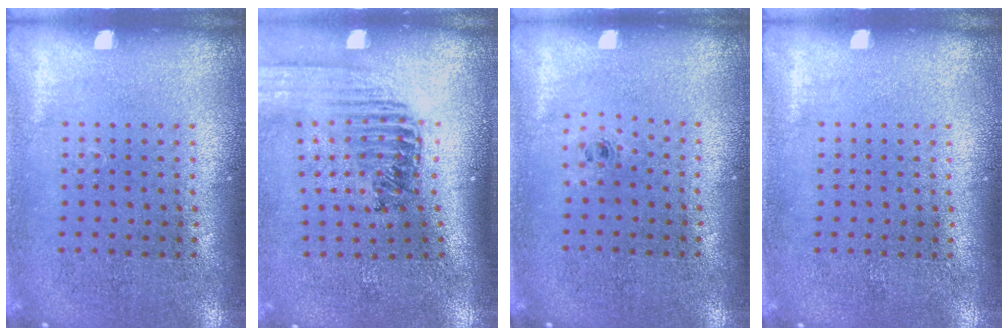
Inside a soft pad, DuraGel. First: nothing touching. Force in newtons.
{"total": 1.5, "press": 1.4, "slide": 0.3}
{"total": 0.6, "press": 0.3, "slide": 0.5}
{"total": 0.0}